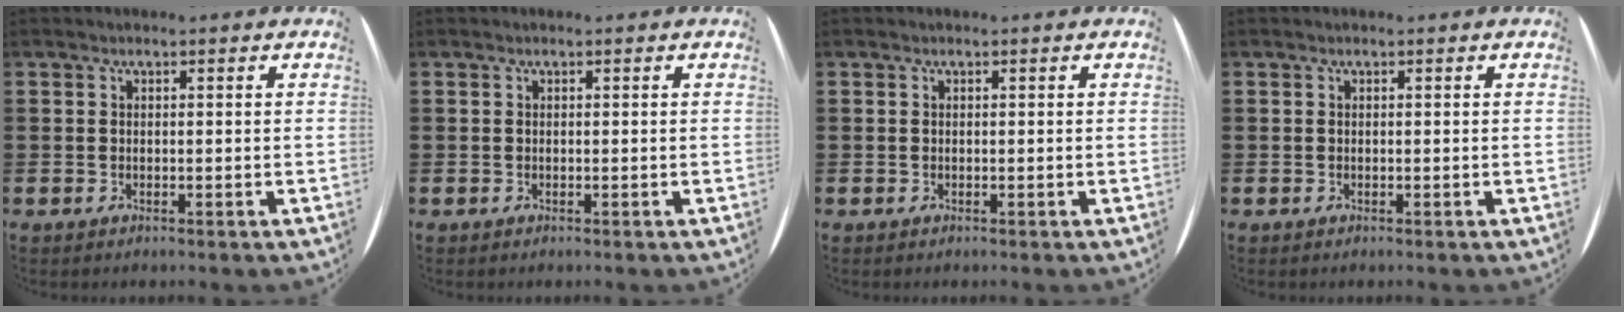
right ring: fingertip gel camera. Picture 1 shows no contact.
{"total": 0.0}
{"total": 0.0}
{"total": 0.0}